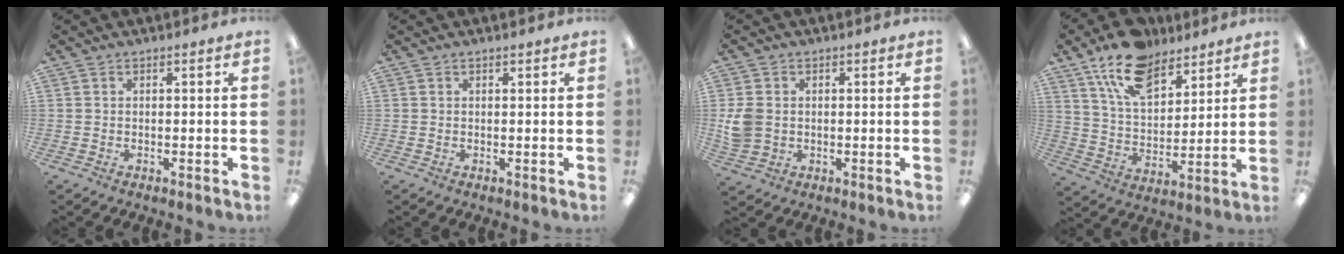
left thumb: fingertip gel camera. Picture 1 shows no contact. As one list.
[{"total": 0.5, "force": [0.4, 0.0, 0.3], "torque": [-0.007, 0.001, 0.007]}, {"total": 5.6, "force": [0.4, 4.7, 3.1], "torque": [-0.071, 0.008, 0.011]}, {"total": 15.2, "force": [10.6, 7.7, 7.6], "torque": [-0.147, -0.041, 0.196]}]